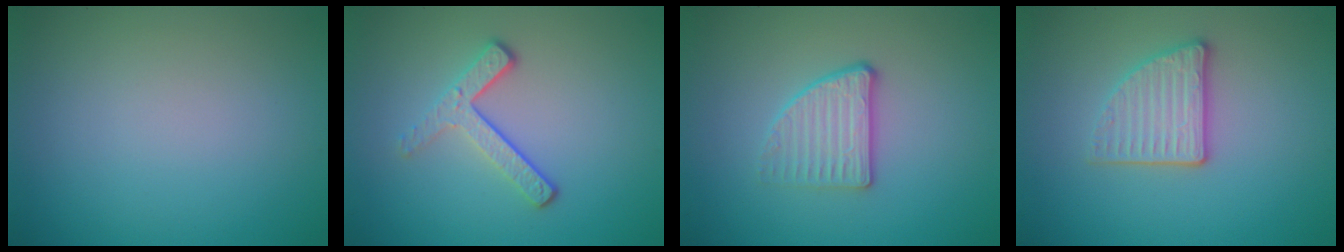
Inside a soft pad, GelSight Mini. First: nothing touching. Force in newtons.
{"total": 3.0, "press": 2.2, "slide": 2.1}
{"total": 2.9, "press": 2.5, "slide": 1.4}
{"total": 3.1, "press": 2.9, "slide": 1.3}